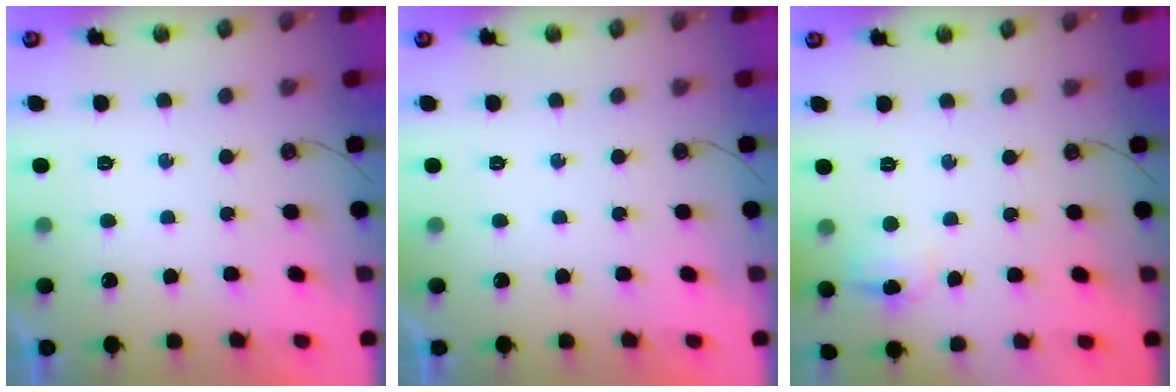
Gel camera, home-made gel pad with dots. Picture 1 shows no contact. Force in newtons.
{"total": 0.0}
{"total": 13.9, "press": 5.5, "slide": 12.8}